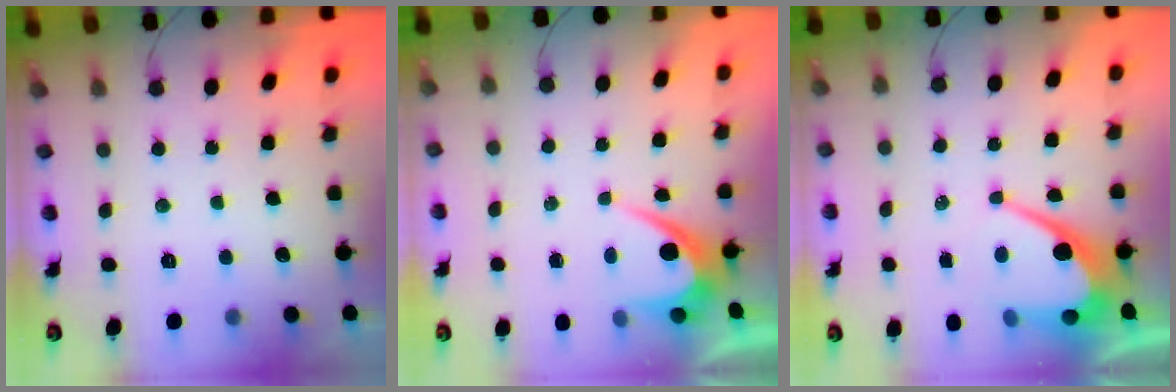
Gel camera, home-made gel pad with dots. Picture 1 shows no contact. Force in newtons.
{"total": 5.0, "press": 5.0, "slide": 0.4}
{"total": 10.7, "press": 10.7, "slide": 0.8}